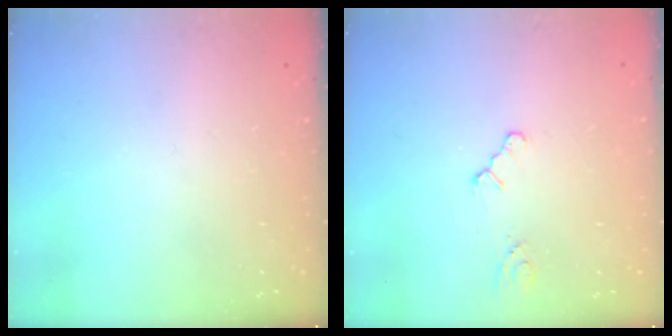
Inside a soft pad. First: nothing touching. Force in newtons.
{"total": 1.6, "press": 1.5, "slide": 0.3}